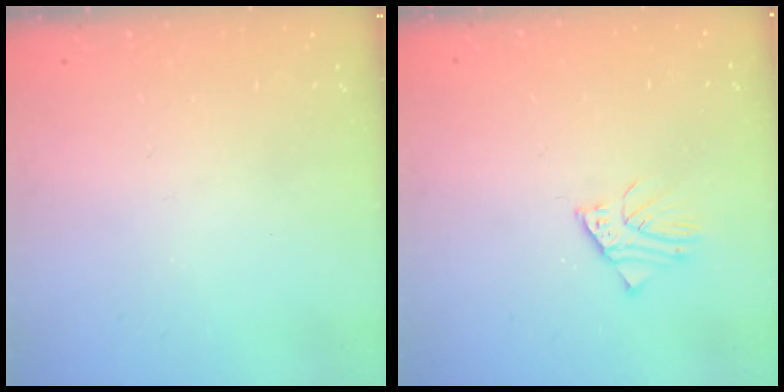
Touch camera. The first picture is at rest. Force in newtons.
{"total": 1.8, "press": 1.8, "slide": 0.2}